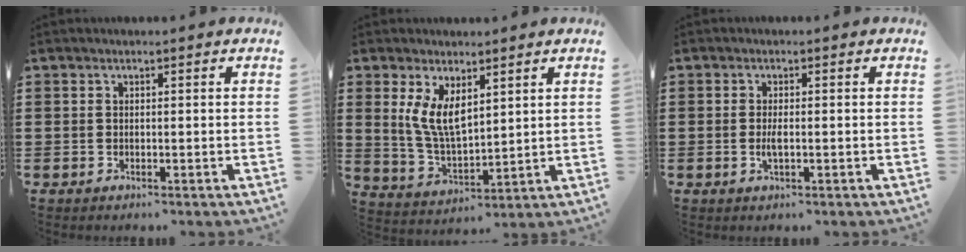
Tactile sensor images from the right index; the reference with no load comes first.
{"total": 6.5, "force": [2.8, 3.0, 5.1], "torque": [-0.114, -0.005, 0.051]}
{"total": 2.0, "force": [-0.3, 0.6, 1.9], "torque": [-0.051, -0.007, -0.011]}